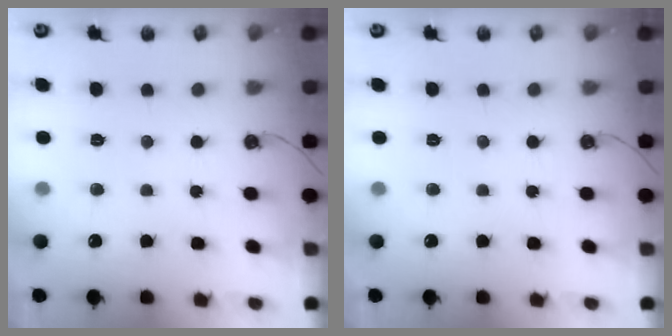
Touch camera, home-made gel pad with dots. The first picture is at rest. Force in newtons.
{"total": 0.0}